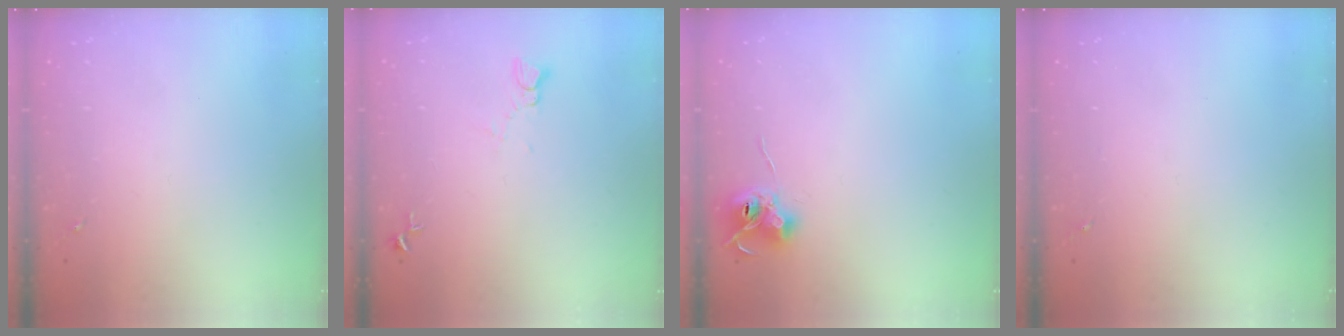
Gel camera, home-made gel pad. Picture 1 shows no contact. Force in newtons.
{"total": 3.3, "press": 3.3, "slide": 0.3}
{"total": 8.7, "press": 8.7, "slide": 0.4}
{"total": 0.0}